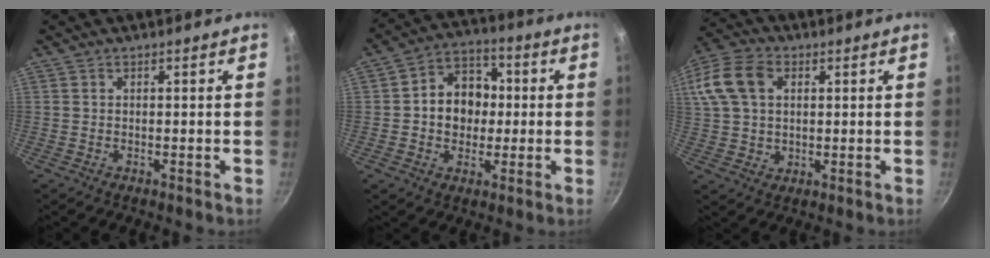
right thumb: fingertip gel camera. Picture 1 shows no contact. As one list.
[{"total": 11.2, "force": [0.2, 9.1, 6.6], "torque": [-0.059, 0.019, -0.009]}, {"total": 14.9, "force": [3.9, 10.8, 9.5], "torque": [-0.202, 0.016, 0.066]}]